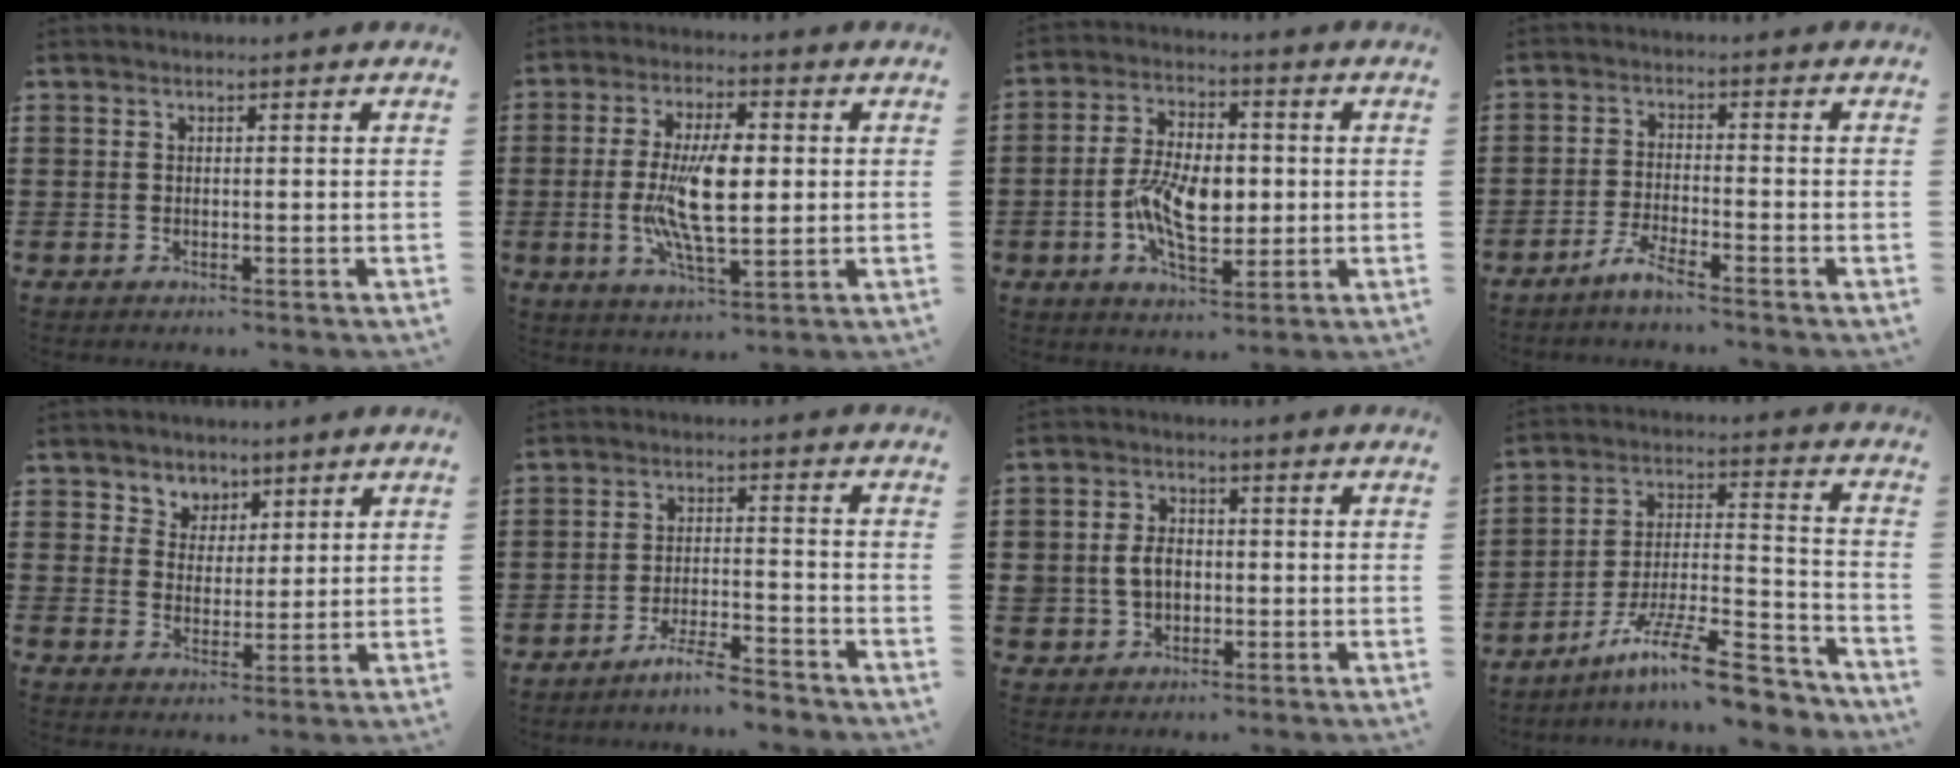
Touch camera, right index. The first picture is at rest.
{"total": 10.8, "force": [0.0, 4.0, 10.0], "torque": [-0.214, -0.004, -0.005]}
{"total": 9.5, "force": [-1.2, 5.1, 7.9], "torque": [-0.149, 0.001, -0.028]}
{"total": 3.2, "force": [-2.9, -0.3, 1.3], "torque": [-0.037, -0.003, -0.061]}
{"total": 3.9, "force": [3.0, 2.6, -0.4], "torque": [-0.012, 0.004, 0.054]}
{"total": 5.2, "force": [-4.7, 0.0, 2.1], "torque": [-0.043, -0.006, -0.089]}
{"total": 4.0, "force": [-0.4, 3.4, 2.1], "torque": [-0.056, 0.006, -0.013]}
{"total": 13.6, "force": [-10.5, 1.9, 8.4], "torque": [-0.124, 0.033, -0.188]}